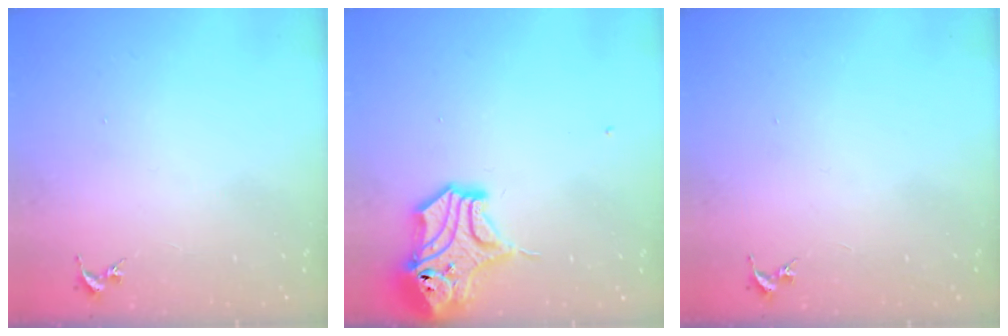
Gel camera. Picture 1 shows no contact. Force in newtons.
{"total": 14.8, "press": 14.7, "slide": 2.2}
{"total": 0.0}